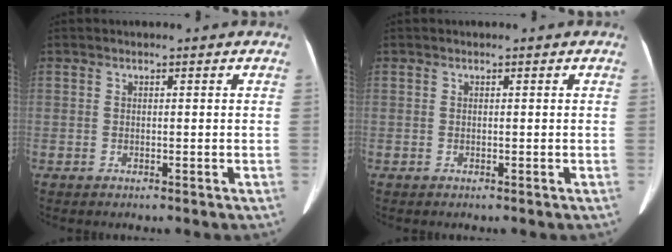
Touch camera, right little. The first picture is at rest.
{"total": 0.0}